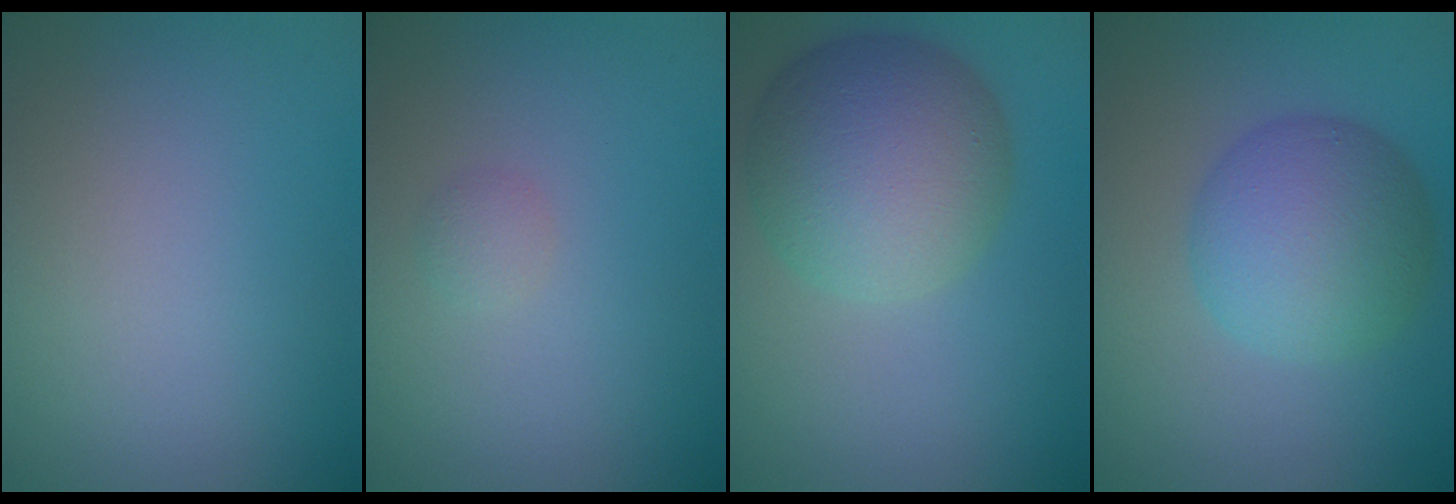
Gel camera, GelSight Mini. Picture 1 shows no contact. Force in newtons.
{"total": 0.9, "press": 0.9, "slide": 0.0}
{"total": 9.0, "press": 9.0, "slide": 0.4}
{"total": 6.7, "press": 6.7, "slide": 0.1}